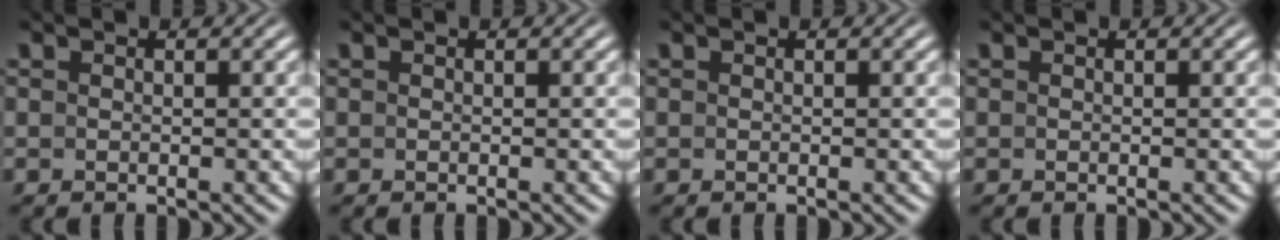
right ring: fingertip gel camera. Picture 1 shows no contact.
{"total": 0.0}
{"total": 0.0}
{"total": 0.0}